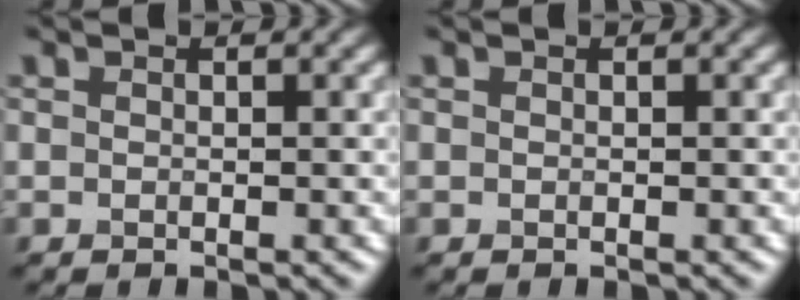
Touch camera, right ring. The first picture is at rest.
{"total": 0.0}